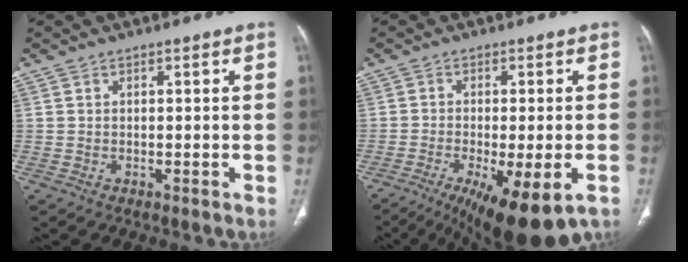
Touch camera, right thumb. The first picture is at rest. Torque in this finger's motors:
{"motor_torque": [-0.08, 0.64, 0.04, 0.04, 0.12]}